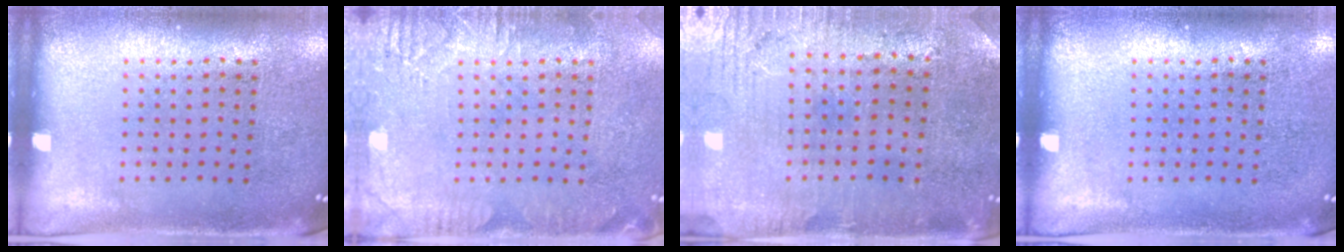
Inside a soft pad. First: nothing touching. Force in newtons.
{"total": 2.8, "press": 2.7, "slide": 0.4}
{"total": 0.7, "press": 0.5, "slide": 0.5}
{"total": 0.0}